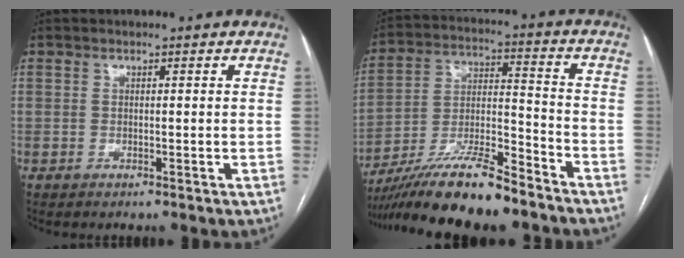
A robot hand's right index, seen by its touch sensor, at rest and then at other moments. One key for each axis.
{"total": 16.5, "fx": -13.4, "fy": 1.6, "fz": 9.5, "tx": -0.187, "ty": -0.013, "tz": -0.239}